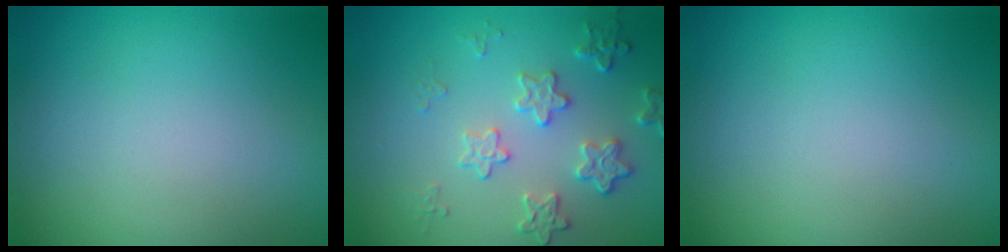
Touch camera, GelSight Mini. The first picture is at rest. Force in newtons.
{"total": 2.9, "press": 2.3, "slide": 1.8}
{"total": 0.0}